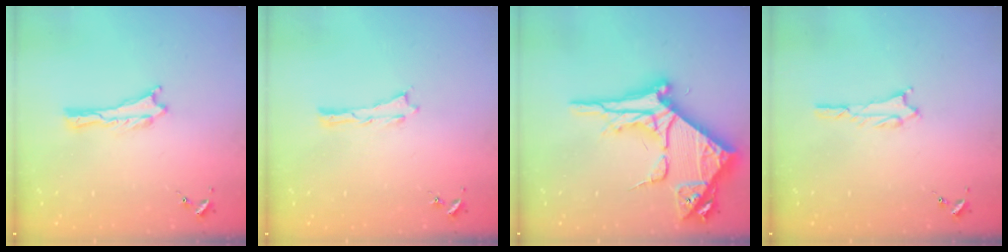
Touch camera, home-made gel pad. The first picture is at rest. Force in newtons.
{"total": 0.0}
{"total": 13.1, "press": 13.0, "slide": 1.5}
{"total": 1.8, "press": 1.8, "slide": 0.2}